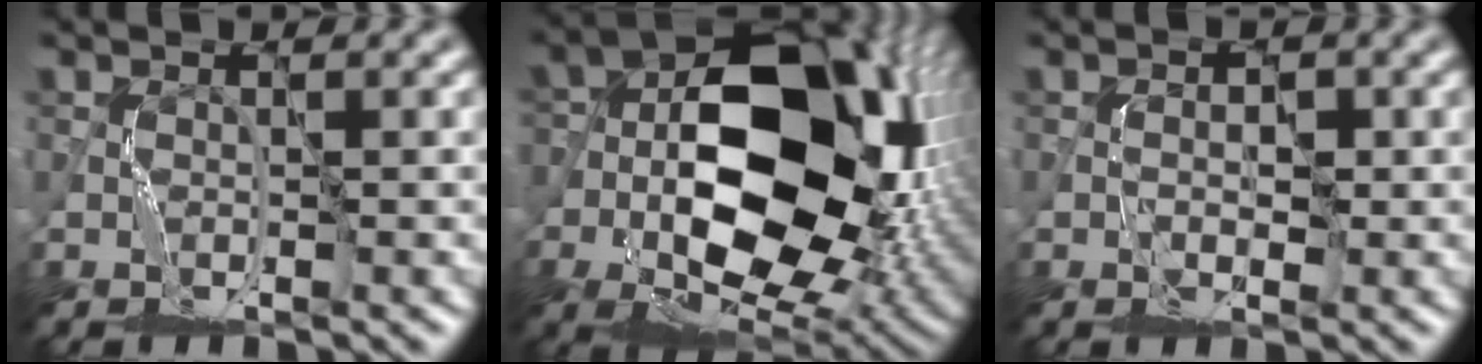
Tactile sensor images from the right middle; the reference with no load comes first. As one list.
[{"total": 17.3, "force": [-2.6, 10.9, 13.1], "torque": [-0.209, 0.000, -0.041]}, {"total": 1.2, "force": [-0.1, 0.8, 1.0], "torque": [-0.010, 0.000, -0.002]}]